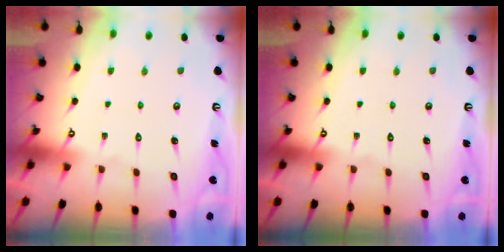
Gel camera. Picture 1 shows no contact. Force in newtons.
{"total": 0.0}